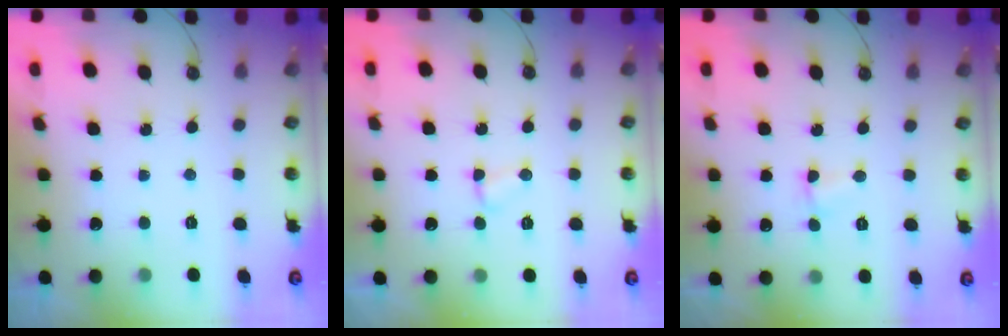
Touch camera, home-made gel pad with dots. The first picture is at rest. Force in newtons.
{"total": 2.4, "press": 2.4, "slide": 0.3}
{"total": 2.0, "press": 1.9, "slide": 0.5}